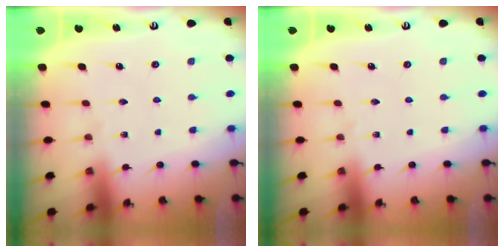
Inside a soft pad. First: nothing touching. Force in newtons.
{"total": 0.0}